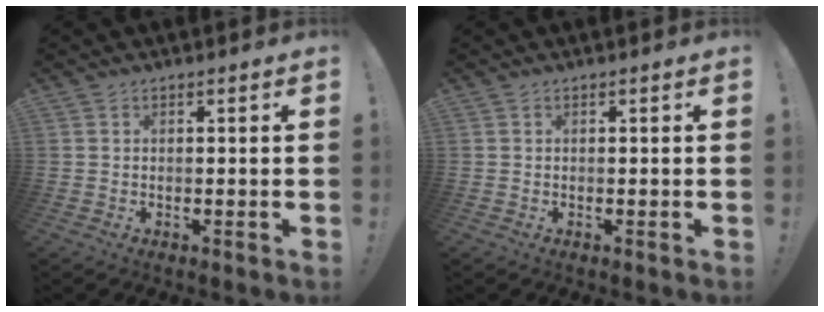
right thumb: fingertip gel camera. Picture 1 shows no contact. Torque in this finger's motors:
{"motor_torque": [0.00, 0.00, -0.05, 0.05, 0.04]}